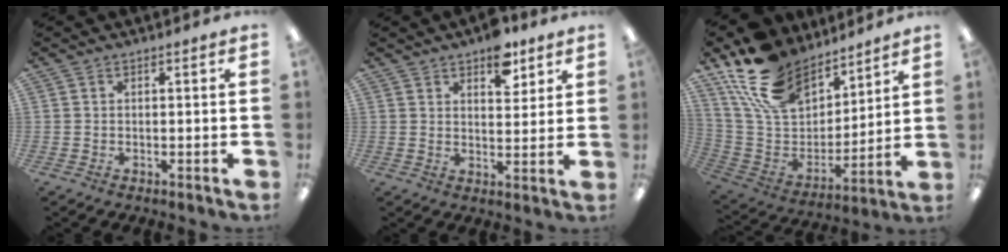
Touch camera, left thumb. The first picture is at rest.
{"total": 9.0, "force": [5.9, 4.4, 5.2], "torque": [-0.051, -0.031, 0.097]}
{"total": 21.0, "force": [14.2, 12.1, 9.6], "torque": [-0.197, -0.074, 0.269]}